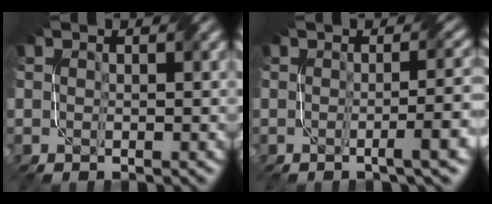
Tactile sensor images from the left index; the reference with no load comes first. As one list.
[{"total": 4.6, "force": [-1.0, 0.9, 4.4], "torque": [-0.047, 0.000, -0.021]}]